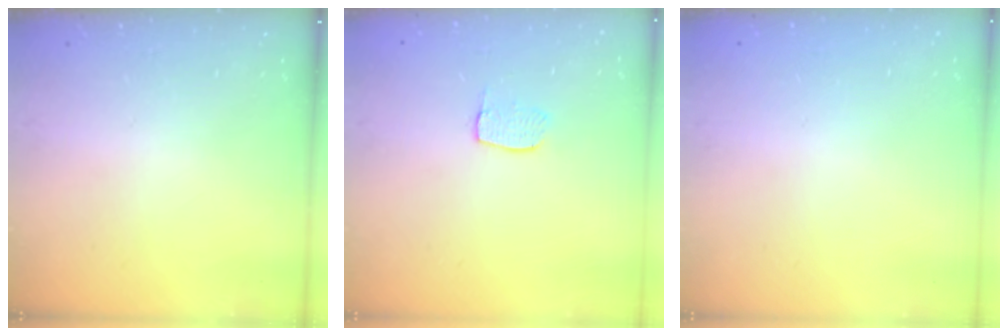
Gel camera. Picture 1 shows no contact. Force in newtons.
{"total": 6.8, "press": 6.8, "slide": 0.4}
{"total": 0.0}